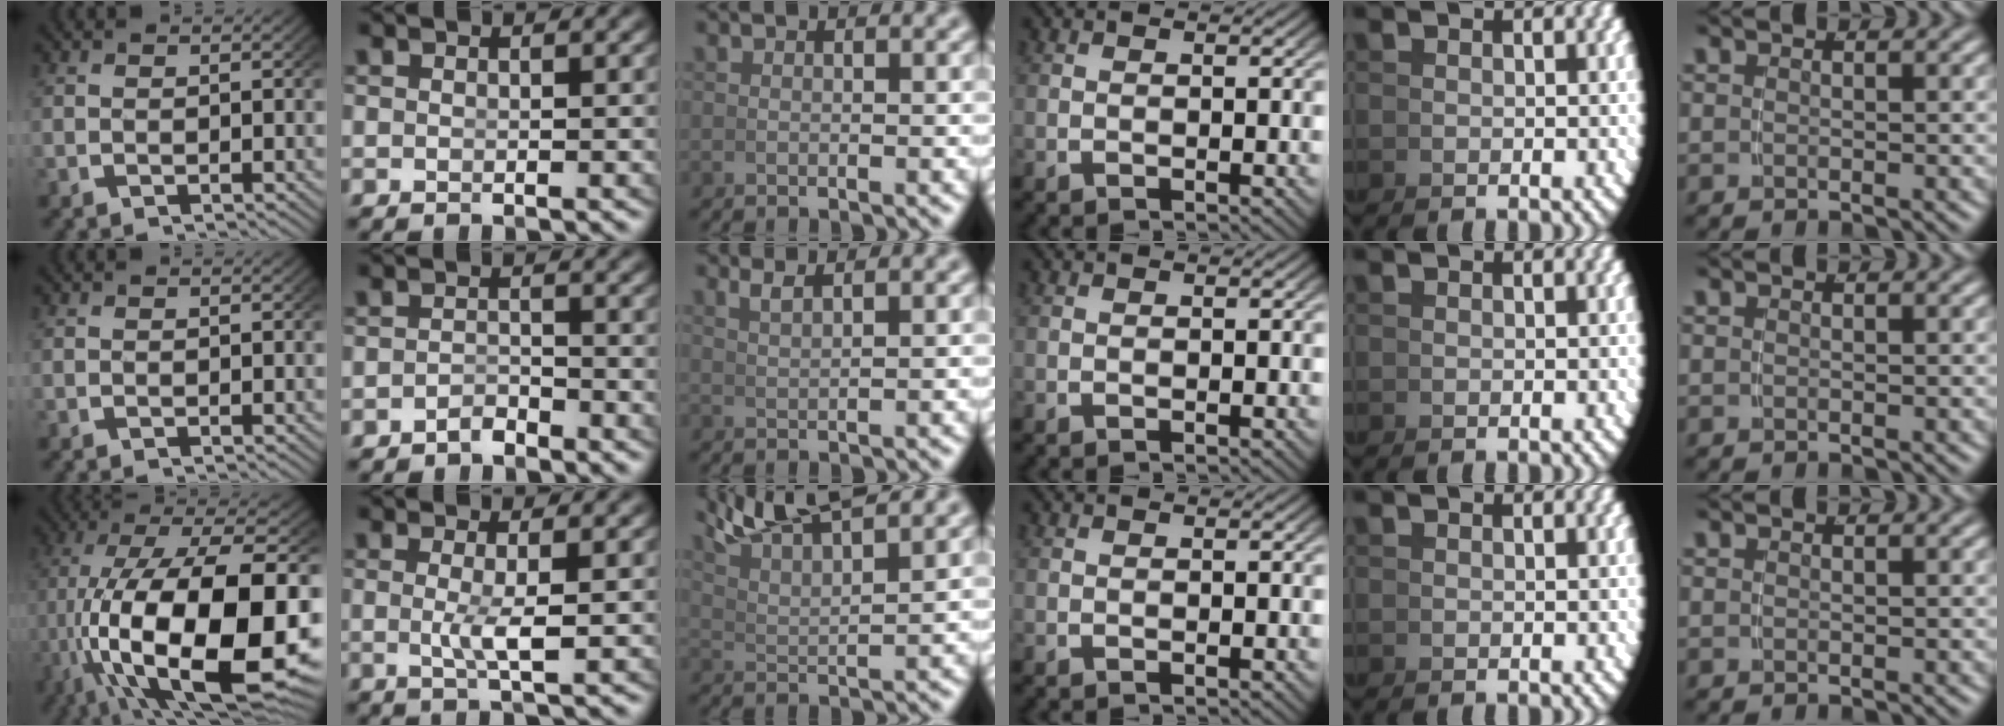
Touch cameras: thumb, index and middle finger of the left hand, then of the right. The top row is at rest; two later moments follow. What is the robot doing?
{"motion": "grasp_and_lifting", "object": "whiteboard"}